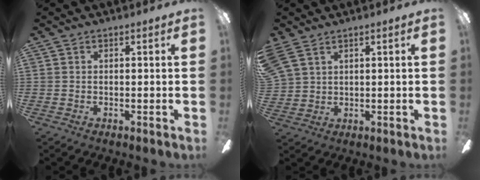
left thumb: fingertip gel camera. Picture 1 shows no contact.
{"total": 4.6, "force": [3.3, 2.6, 1.9], "torque": [-0.044, -0.001, 0.067]}